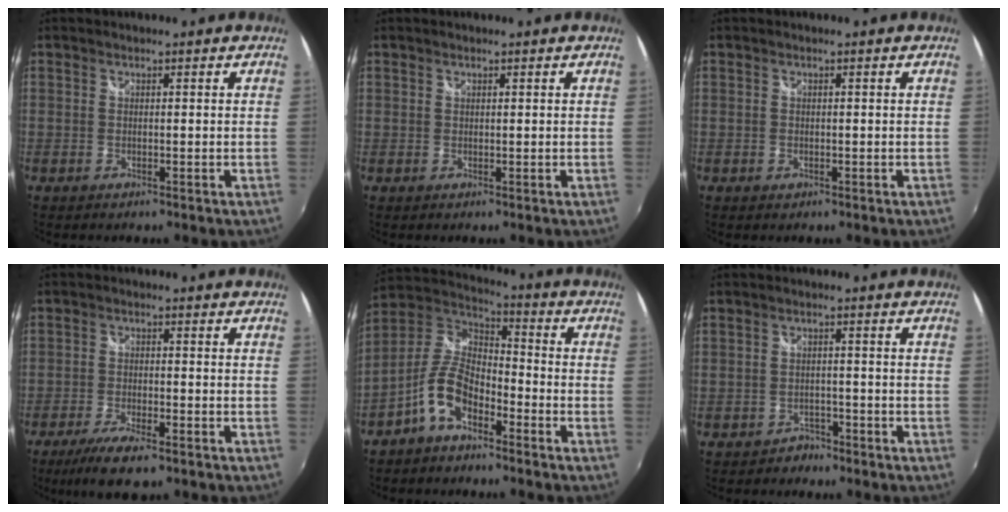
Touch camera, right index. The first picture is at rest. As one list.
[{"total": 0.6, "force": [0.1, 0.6, 0.0], "torque": [0.003, 0.002, 0.001]}, {"total": 0.7, "force": [-0.3, 0.7, 0.2], "torque": [-0.001, -0.003, -0.004]}, {"total": 8.5, "force": [-6.1, 2.1, 5.5], "torque": [-0.132, -0.023, -0.111]}, {"total": 10.4, "force": [-5.6, 5.4, 6.9], "torque": [-0.149, 0.015, -0.111]}, {"total": 3.3, "force": [-2.6, 2.0, 0.0], "torque": [-0.006, 0.005, -0.042]}]